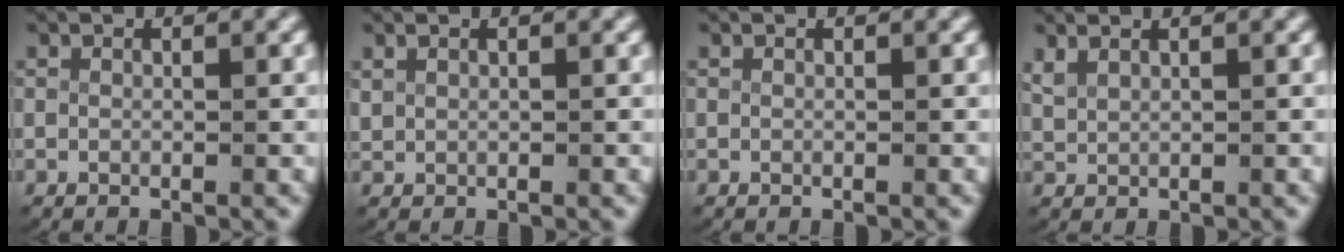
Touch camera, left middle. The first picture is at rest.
{"total": 0.7, "force": [0.5, 0.4, 0.4], "torque": [-0.014, -0.001, 0.016]}
{"total": 0.0}
{"total": 1.4, "force": [1.0, 0.7, 0.7], "torque": [-0.023, -0.003, 0.031]}